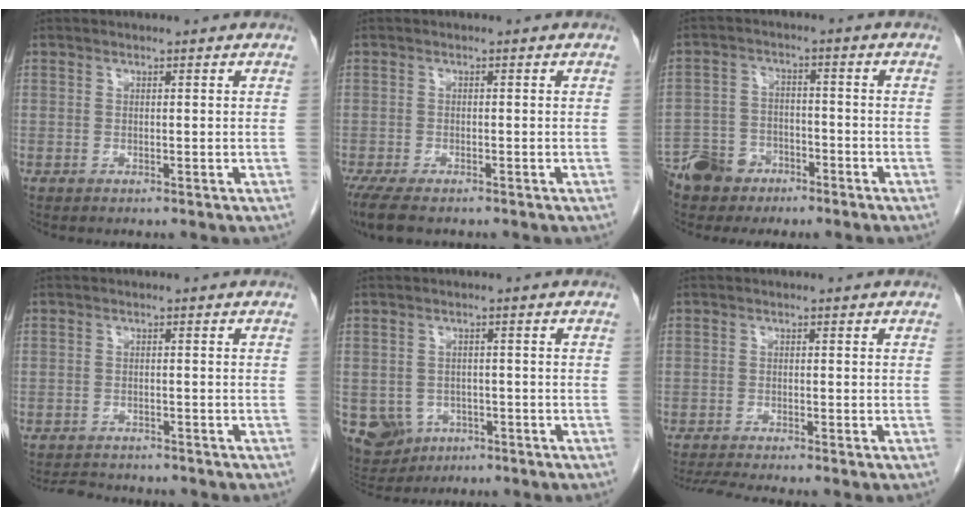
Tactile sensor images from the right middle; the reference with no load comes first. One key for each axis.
{"total": 6.4, "fx": -4.9, "fy": 2.0, "fz": 3.6, "tx": -0.064, "ty": -0.015, "tz": -0.078}
{"total": 6.8, "fx": -5.1, "fy": 4.2, "fz": 1.6, "tx": -0.034, "ty": 0.002, "tz": -0.096}
{"total": 5.1, "fx": -4.8, "fy": 1.3, "fz": 1.2, "tx": -0.018, "ty": -0.008, "tz": -0.071}
{"total": 7.9, "fx": -3.6, "fy": 6.6, "fz": 2.2, "tx": -0.054, "ty": 0.003, "tz": -0.046}
{"total": 4.1, "fx": -3.6, "fy": -0.8, "fz": 1.7, "tx": -0.030, "ty": -0.016, "tz": -0.064}